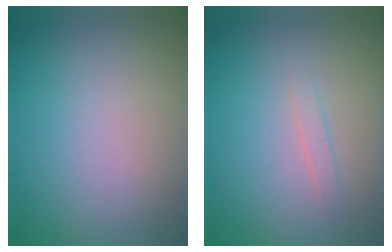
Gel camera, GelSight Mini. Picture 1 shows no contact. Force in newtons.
{"total": 0.9, "press": 0.9, "slide": 0.0}